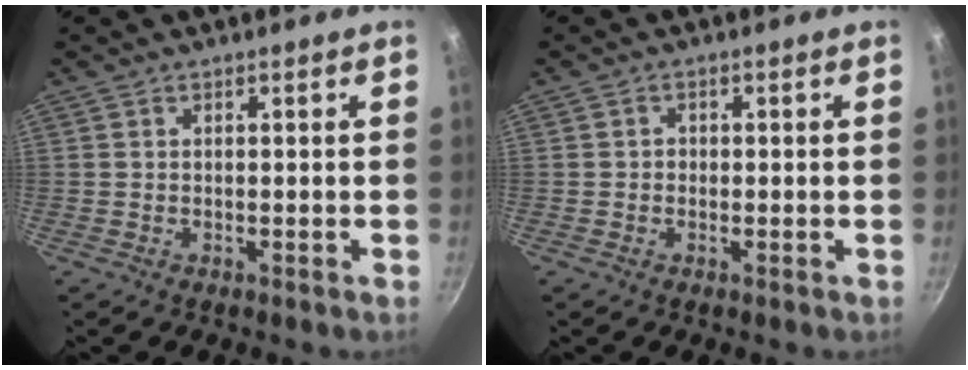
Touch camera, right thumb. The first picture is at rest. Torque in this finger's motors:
{"motor_torque": [-0.73, -0.06, -0.08, 0.26, -0.01]}